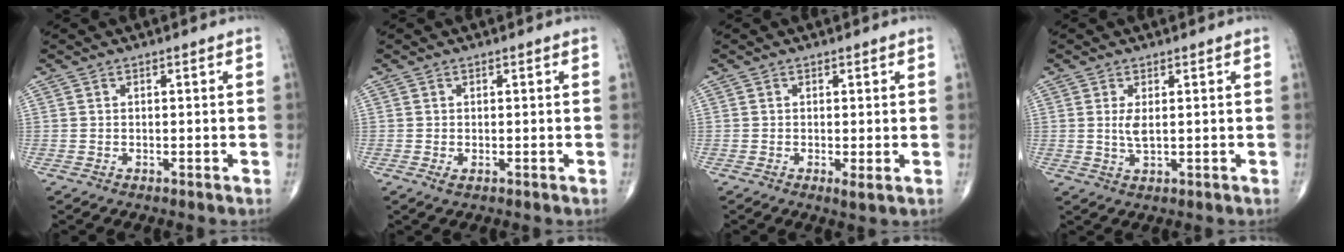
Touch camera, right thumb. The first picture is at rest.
{"total": 1.0, "force": [-0.3, 0.4, 0.8], "torque": [-0.016, -0.004, -0.006]}
{"total": 1.5, "force": [-0.2, 0.2, 1.5], "torque": [-0.031, -0.008, -0.007]}
{"total": 2.8, "force": [0.5, 1.0, 2.6], "torque": [-0.054, -0.008, 0.015]}